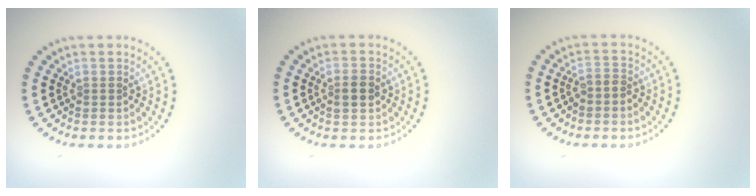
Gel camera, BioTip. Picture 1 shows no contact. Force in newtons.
{"total": 1.8, "press": 1.8, "slide": 0.2}
{"total": 1.1, "press": 0.8, "slide": 0.8}